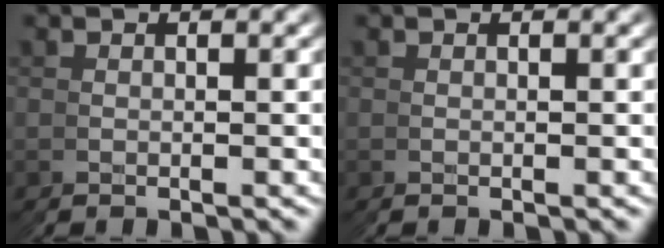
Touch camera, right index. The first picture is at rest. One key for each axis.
{"total": 0.0}